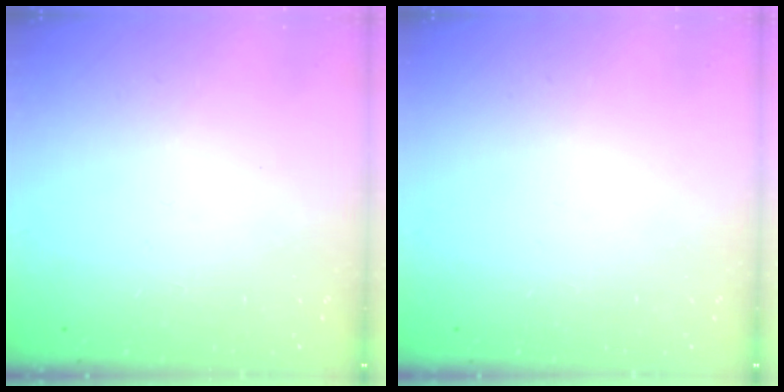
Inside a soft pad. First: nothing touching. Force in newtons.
{"total": 0.0}